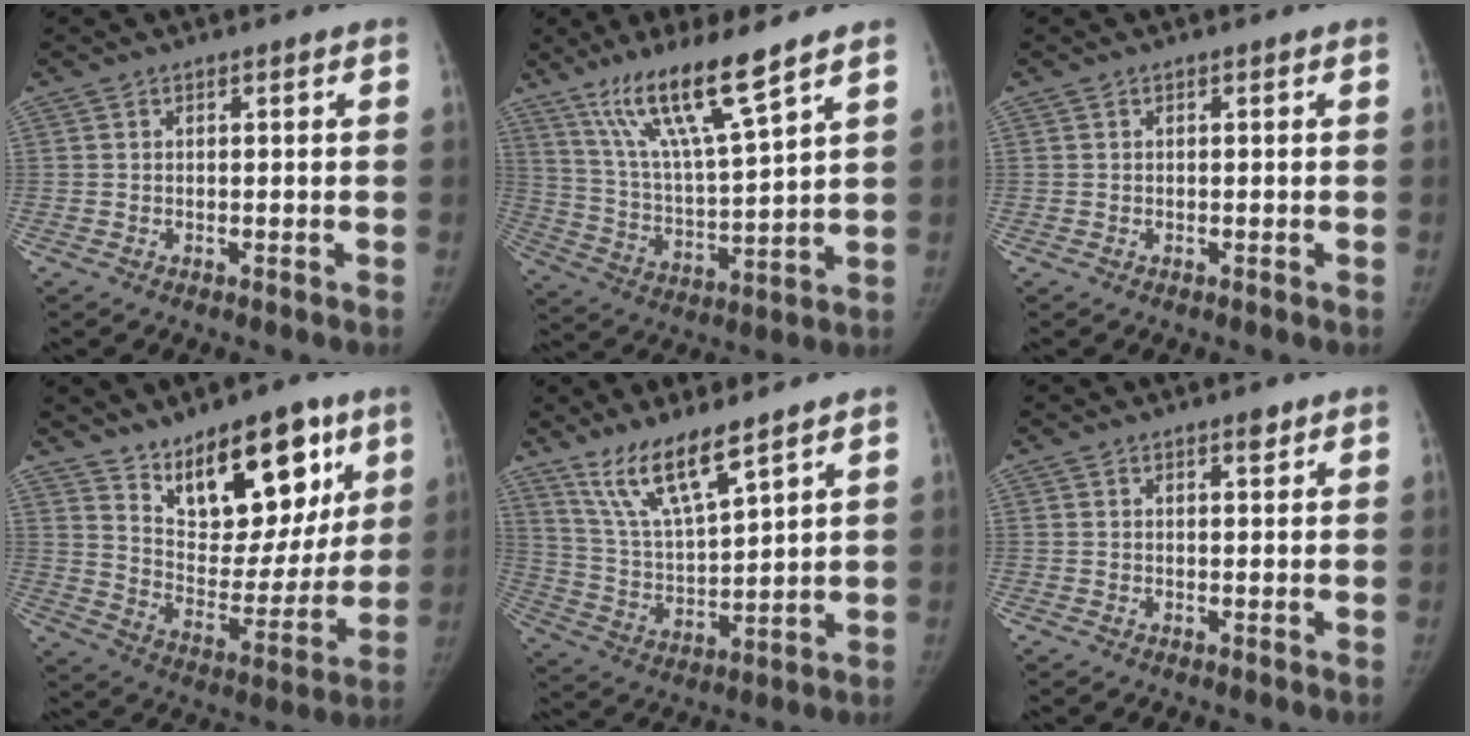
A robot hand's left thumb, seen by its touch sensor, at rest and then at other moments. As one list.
[{"total": 15.0, "force": [10.2, 1.3, 10.9], "torque": [-0.193, -0.055, 0.199]}, {"total": 0.0}, {"total": 20.9, "force": [12.3, 9.9, 13.7], "torque": [-0.145, -0.065, 0.205]}, {"total": 12.4, "force": [9.0, 2.4, 8.1], "torque": [-0.140, -0.053, 0.188]}, {"total": 1.5, "force": [1.1, 0.6, 1.0], "torque": [-0.002, -0.005, 0.015]}]